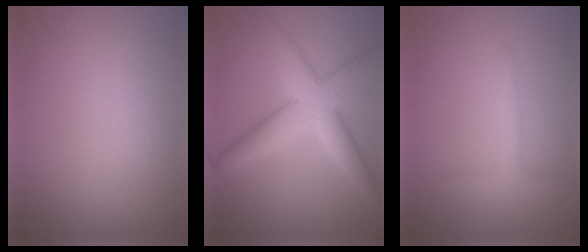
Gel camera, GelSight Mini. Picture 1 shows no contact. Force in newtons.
{"total": 7.3, "press": 7.3, "slide": 0.1}
{"total": 1.7, "press": 1.7, "slide": 0.1}